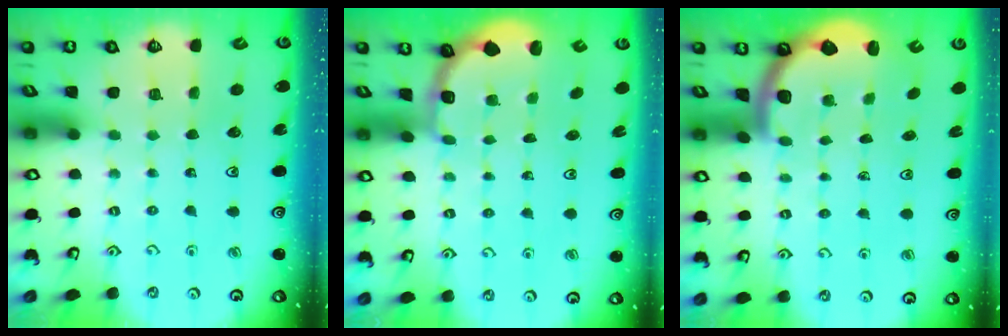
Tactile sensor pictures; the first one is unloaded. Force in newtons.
{"total": 1.8, "press": 1.7, "slide": 0.7}
{"total": 2.4, "press": 2.4, "slide": 0.3}